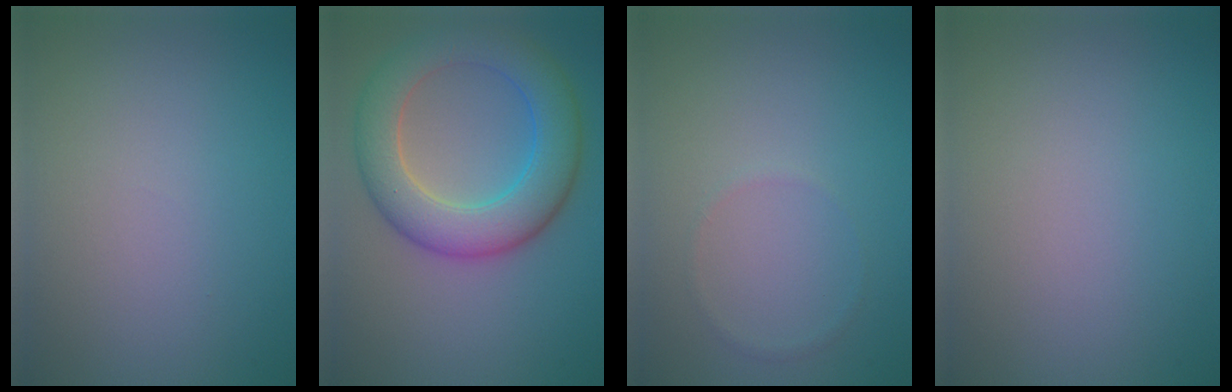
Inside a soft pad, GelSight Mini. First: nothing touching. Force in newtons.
{"total": 7.6, "press": 7.6, "slide": 0.1}
{"total": 0.5, "press": 0.5, "slide": 0.1}
{"total": 0.0}